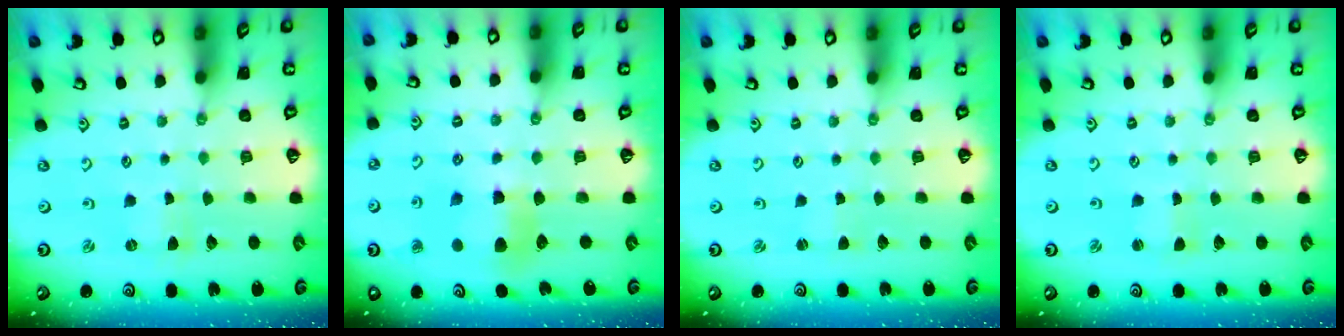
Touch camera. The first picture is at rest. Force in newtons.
{"total": 6.9, "press": 6.9, "slide": 0.9}
{"total": 0.0}
{"total": 0.6, "press": 0.6, "slide": 0.0}